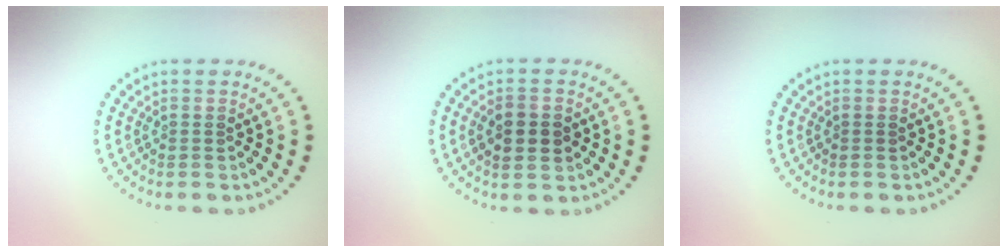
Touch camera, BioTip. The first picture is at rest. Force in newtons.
{"total": 3.2, "press": 3.2, "slide": 0.1}
{"total": 0.0}